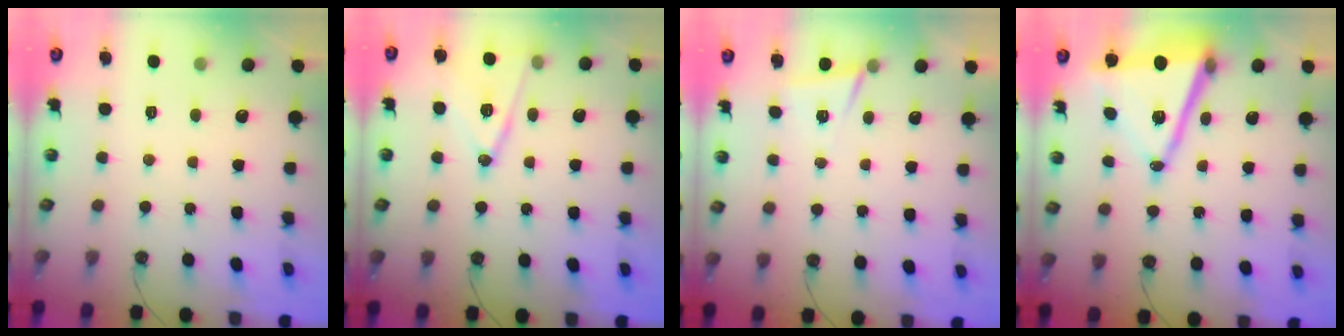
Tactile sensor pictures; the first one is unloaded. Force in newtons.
{"total": 12.3, "press": 11.8, "slide": 3.4}
{"total": 4.5, "press": 2.3, "slide": 3.8}
{"total": 14.2, "press": 13.7, "slide": 3.9}